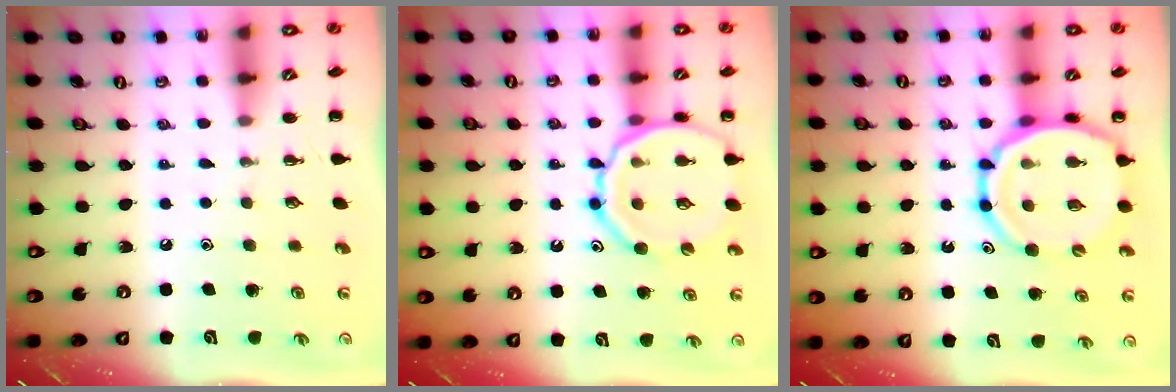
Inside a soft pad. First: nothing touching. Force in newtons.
{"total": 16.0, "press": 15.8, "slide": 2.5}
{"total": 14.2, "press": 13.8, "slide": 3.2}